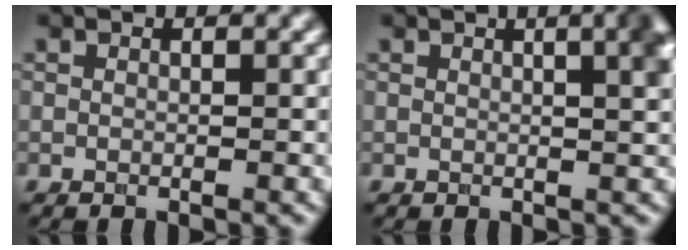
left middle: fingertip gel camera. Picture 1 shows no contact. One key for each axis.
{"total": 4.9, "fx": 1.4, "fy": 2.0, "fz": 4.3, "tx": -0.019, "ty": 0.022, "tz": 0.004}